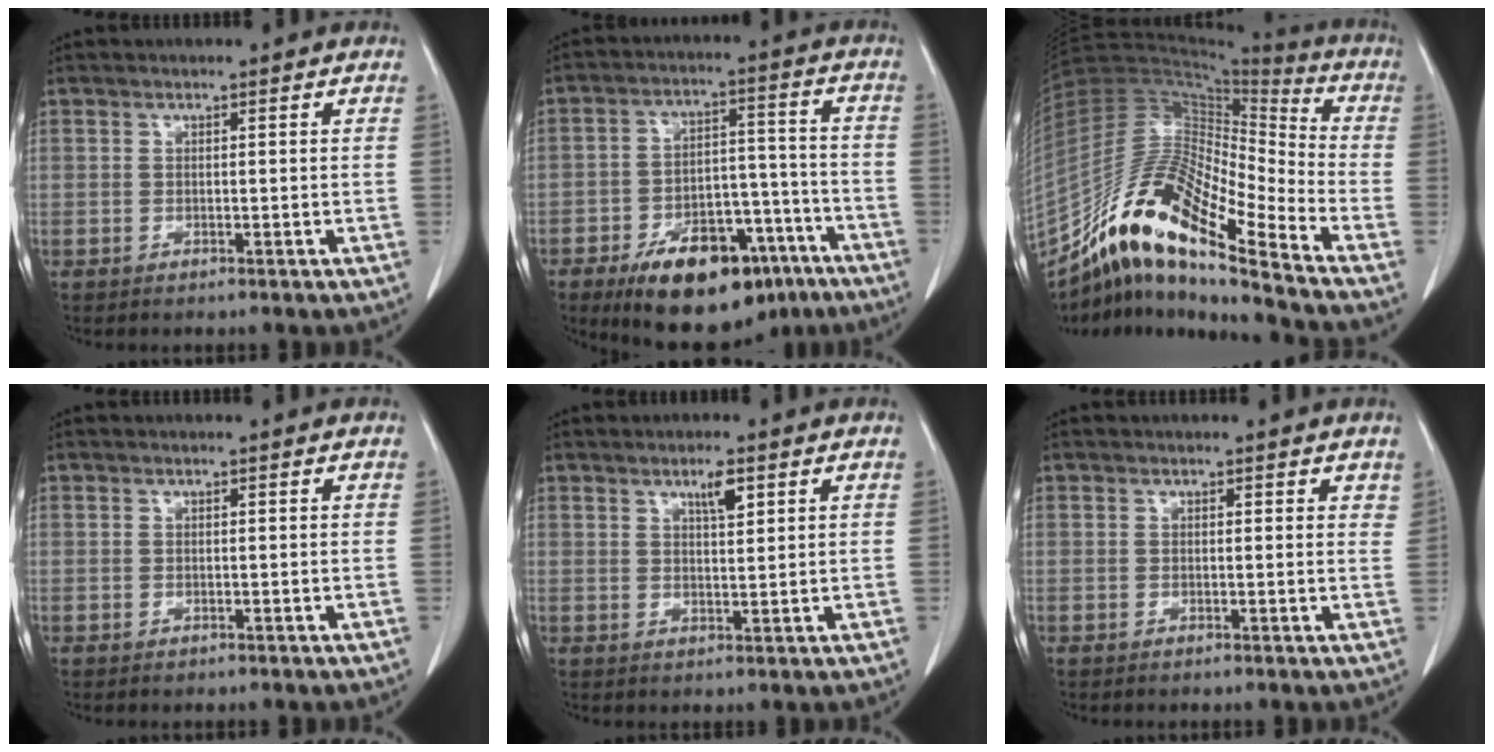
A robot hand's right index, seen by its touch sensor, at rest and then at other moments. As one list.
[{"total": 18.5, "force": [-11.9, 8.7, 11.1], "torque": [-0.161, 0.031, -0.180]}, {"total": 18.6, "force": [-13.1, 2.2, 13.0], "torque": [-0.262, 0.017, -0.235]}, {"total": 0.0}, {"total": 3.2, "force": [1.8, 0.6, 2.6], "torque": [-0.045, -0.001, 0.031]}, {"total": 1.6, "force": [1.3, 0.8, 0.6], "torque": [0.005, -0.001, 0.006]}]